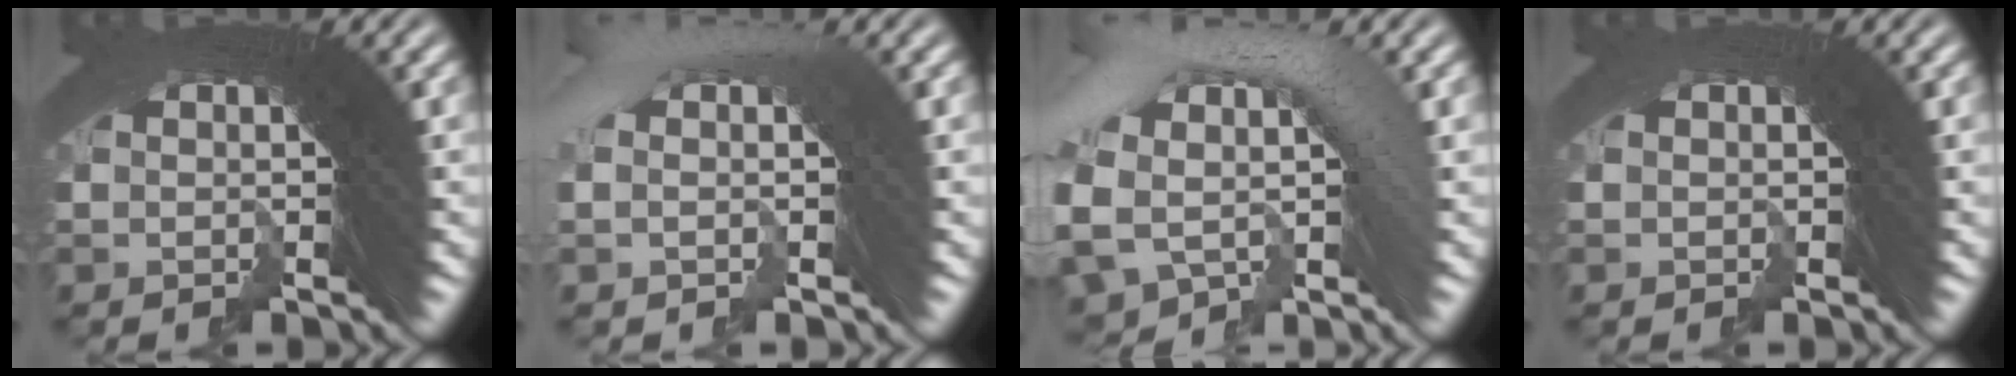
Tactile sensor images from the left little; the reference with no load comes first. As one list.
[{"total": 1.2, "force": [0.2, -0.2, 1.1], "torque": [-0.015, 0.030, -0.006]}, {"total": 5.1, "force": [0.3, 2.9, 4.1], "torque": [-0.080, 0.012, 0.008]}, {"total": 0.6, "force": [-0.4, -0.2, -0.4], "torque": [0.008, 0.003, -0.009]}]